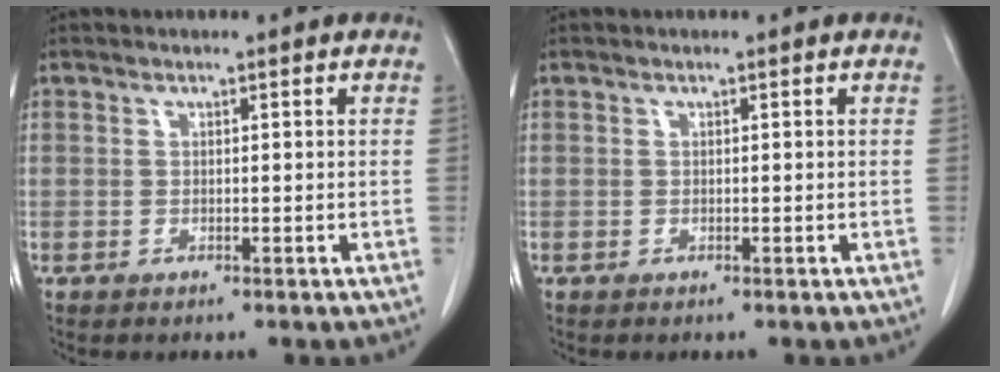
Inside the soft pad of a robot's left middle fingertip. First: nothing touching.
{"total": 0.0}